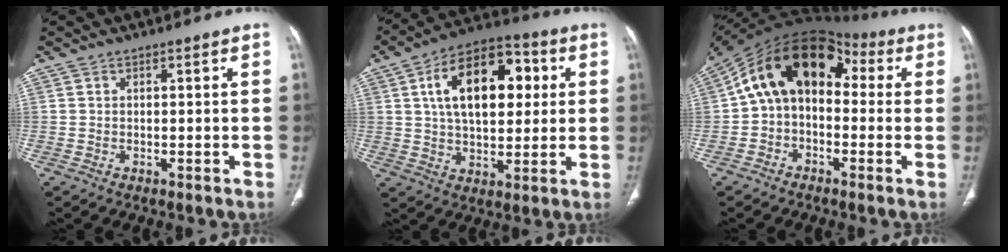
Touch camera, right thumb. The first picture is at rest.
{"total": 18.5, "force": [4.5, 10.5, 14.6], "torque": [-0.202, 0.013, 0.070]}
{"total": 15.3, "force": [1.2, 10.7, 10.9], "torque": [-0.152, 0.055, 0.000]}